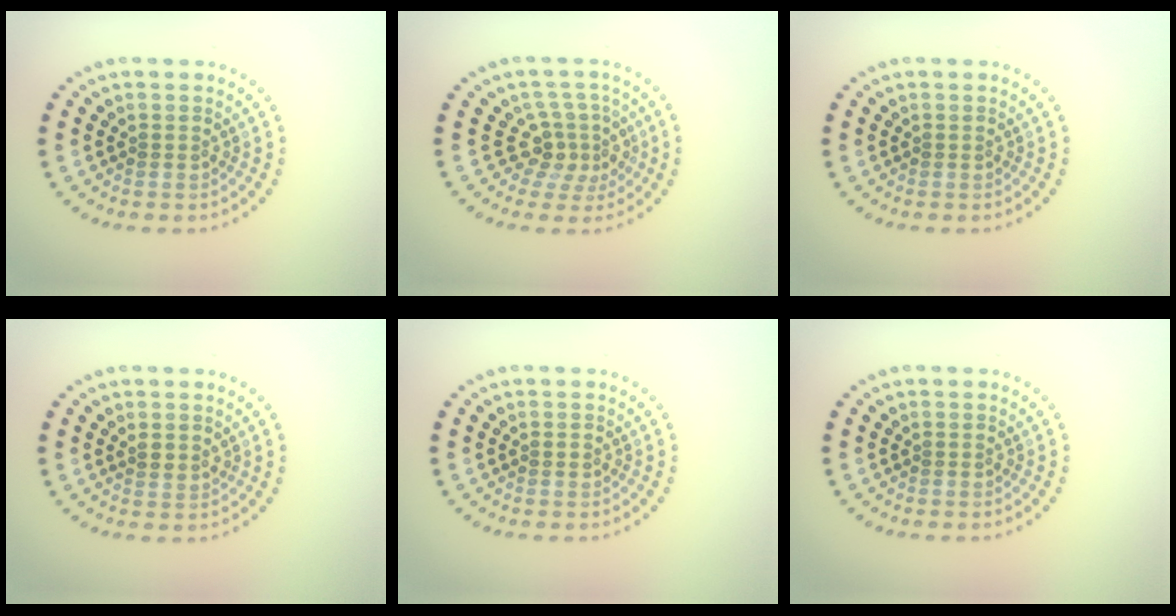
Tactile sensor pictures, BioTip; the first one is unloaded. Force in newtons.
{"total": 3.0, "press": 2.2, "slide": 2.0}
{"total": 0.0}
{"total": 0.8, "press": 0.6, "slide": 0.5}
{"total": 0.5, "press": 0.5, "slide": 0.1}
{"total": 0.0}